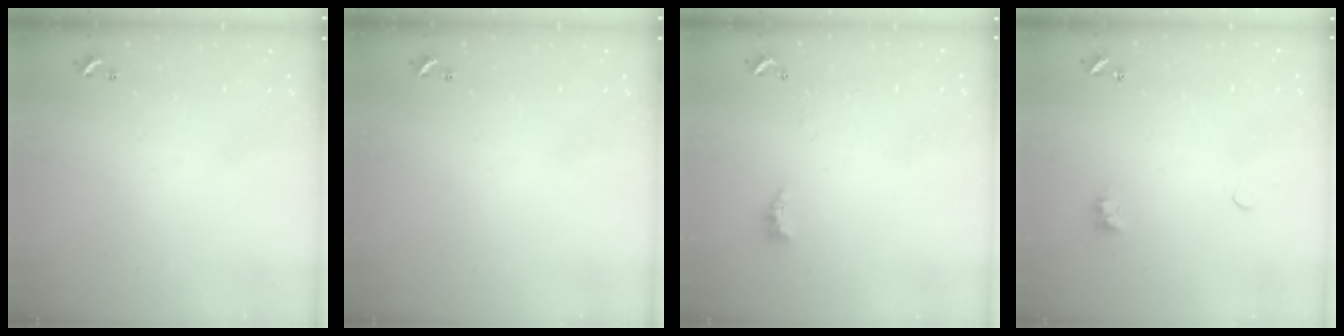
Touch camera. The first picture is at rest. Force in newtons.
{"total": 0.0}
{"total": 2.0, "press": 1.9, "slide": 0.6}
{"total": 3.7, "press": 3.6, "slide": 0.5}